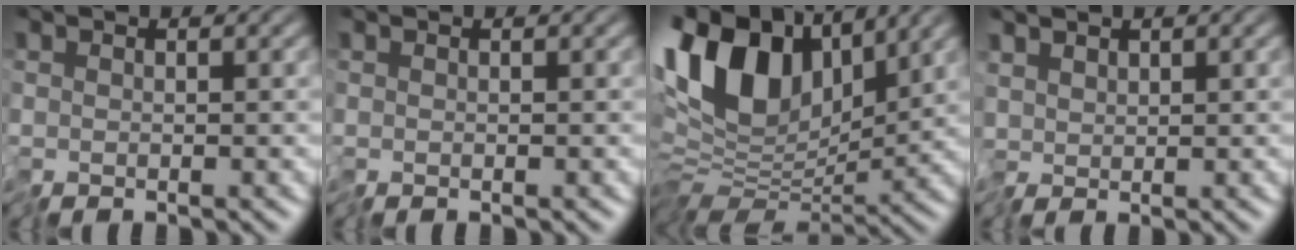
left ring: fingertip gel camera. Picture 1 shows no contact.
{"total": 0.0}
{"total": 12.6, "force": [4.5, 7.5, 9.1], "torque": [-0.190, 0.020, 0.072]}
{"total": 1.6, "force": [0.6, 1.3, 0.7], "torque": [-0.023, 0.003, 0.006]}